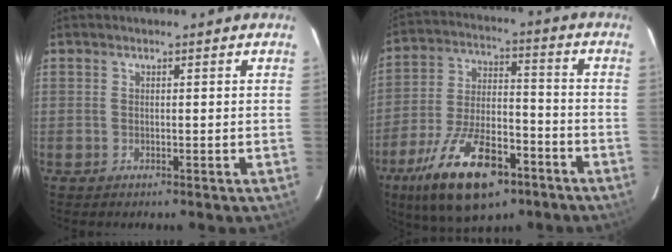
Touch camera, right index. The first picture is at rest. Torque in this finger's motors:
{"motor_torque": [1.39, -0.75, 0.79, 0.20]}